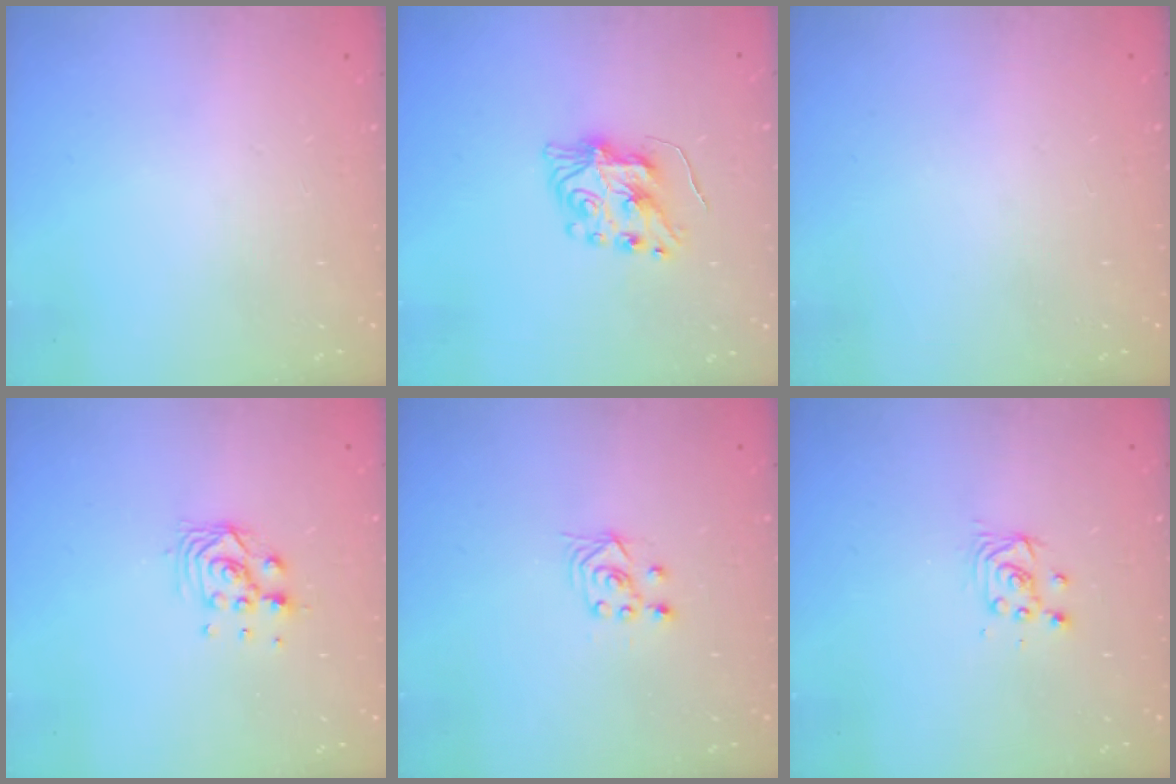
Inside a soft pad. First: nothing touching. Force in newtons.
{"total": 8.2, "press": 8.2, "slide": 0.7}
{"total": 0.0}
{"total": 6.1, "press": 6.1, "slide": 0.9}
{"total": 2.9, "press": 2.5, "slide": 1.4}
{"total": 3.4, "press": 3.4, "slide": 0.4}